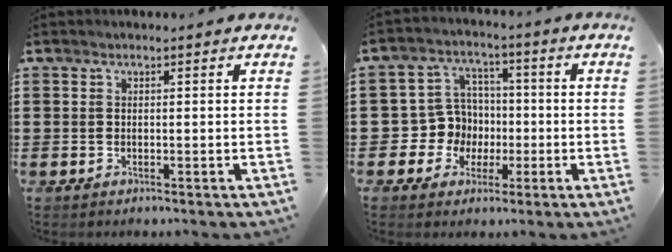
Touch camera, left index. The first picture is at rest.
{"total": 7.7, "force": [-0.4, 7.5, 1.6], "torque": [-0.077, 0.008, -0.004]}